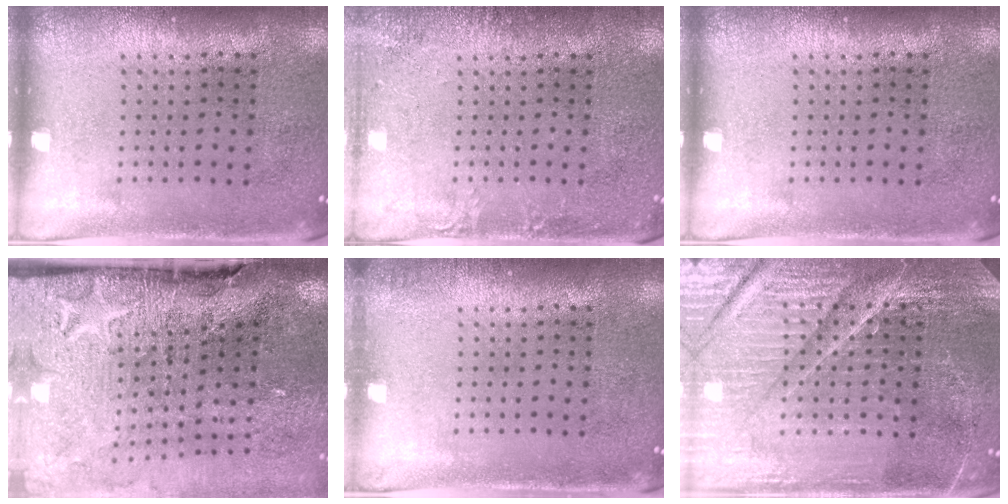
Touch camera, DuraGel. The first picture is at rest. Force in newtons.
{"total": 1.9, "press": 1.9, "slide": 0.2}
{"total": 0.0}
{"total": 4.5, "press": 3.5, "slide": 2.7}
{"total": 0.8, "press": 0.8, "slide": 0.0}
{"total": 5.5, "press": 5.0, "slide": 2.2}